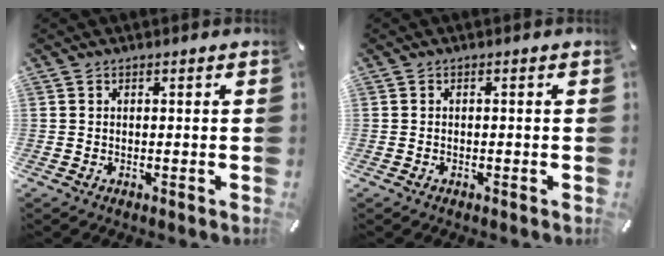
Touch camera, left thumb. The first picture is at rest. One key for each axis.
{"total": 0.6, "fx": -0.4, "fy": 0.3, "fz": 0.4, "tx": -0.009, "ty": -0.001, "tz": -0.008}